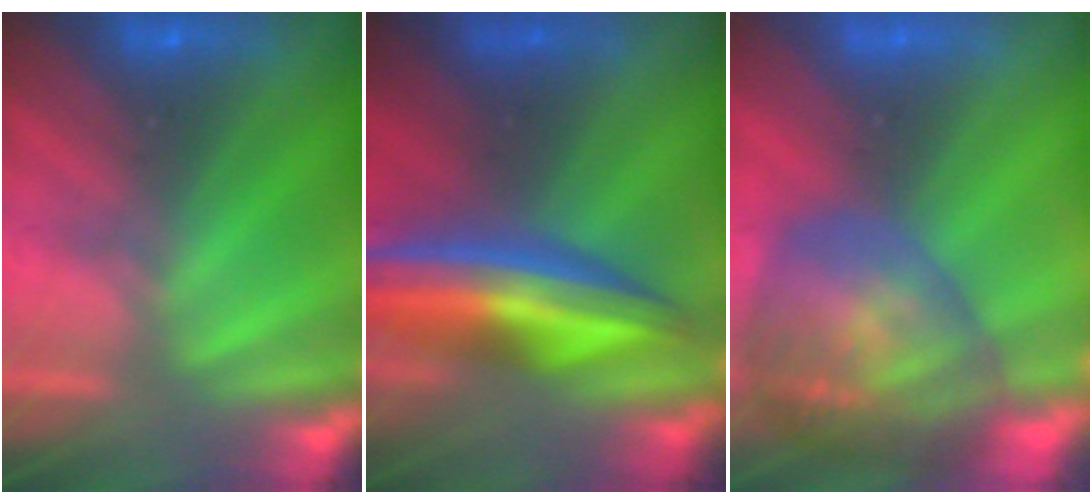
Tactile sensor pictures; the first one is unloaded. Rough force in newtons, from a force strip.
{"total": 7.2}
{"total": 7.9}